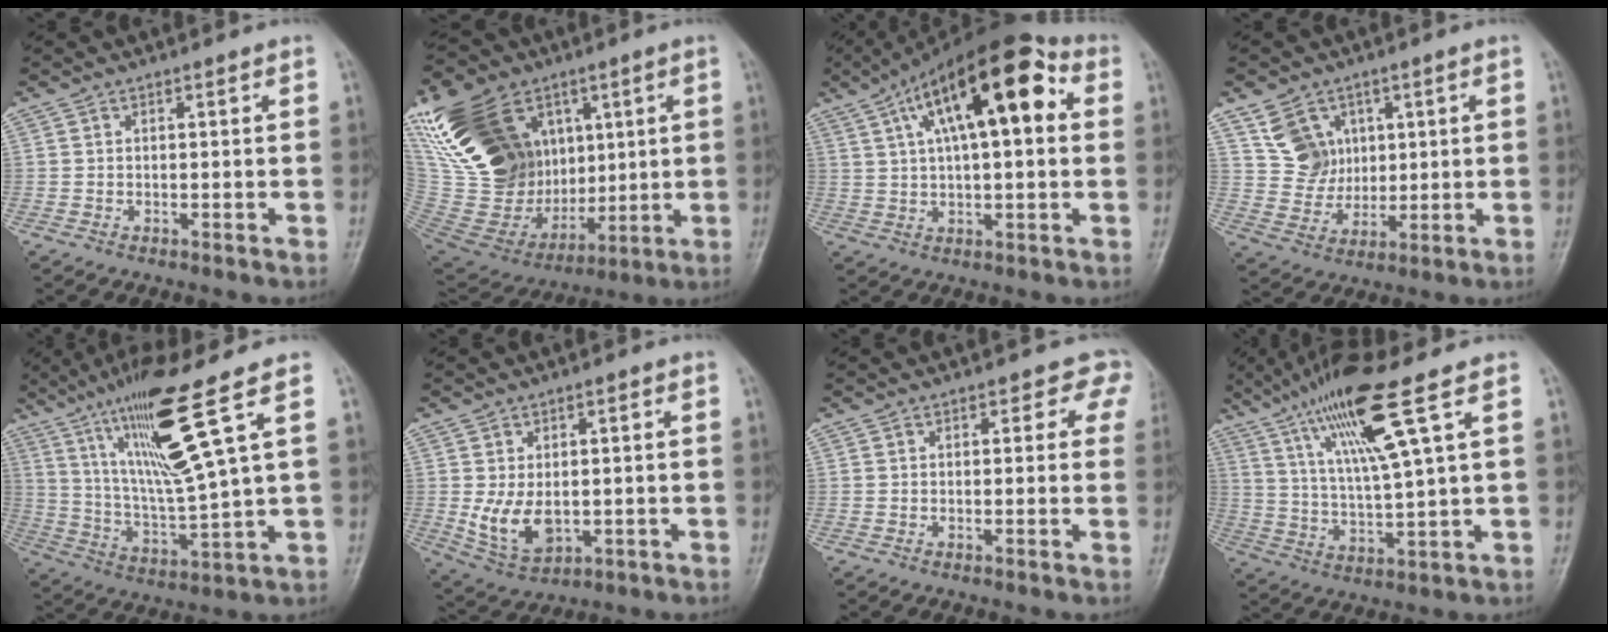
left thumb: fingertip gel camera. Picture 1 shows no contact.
{"total": 29.7, "force": [9.5, 21.4, 18.4], "torque": [-0.364, -0.002, 0.193]}
{"total": 18.7, "force": [5.9, 7.5, 16.1], "torque": [-0.242, 0.028, 0.085]}
{"total": 8.1, "force": [3.4, 7.0, 2.2], "torque": [-0.006, -0.017, 0.073]}
{"total": 16.3, "force": [8.1, 0.3, 14.1], "torque": [-0.265, -0.043, 0.157]}
{"total": 8.0, "force": [-0.8, 5.2, 6.0], "torque": [-0.099, -0.008, 0.003]}
{"total": 3.7, "force": [1.7, 2.6, 2.0], "torque": [0.019, -0.002, 0.000]}
{"total": 14.9, "force": [7.5, 1.1, 12.8], "torque": [-0.253, -0.020, 0.144]}